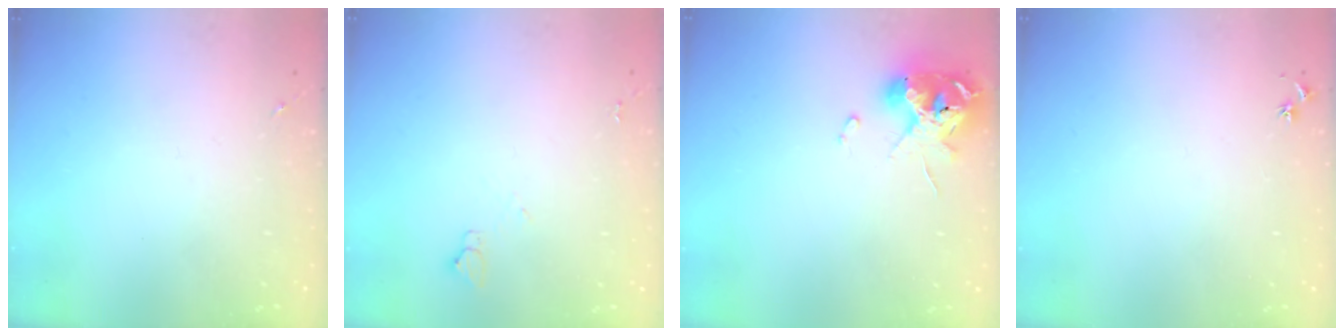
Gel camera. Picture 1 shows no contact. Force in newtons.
{"total": 3.6, "press": 3.6, "slide": 0.5}
{"total": 14.0, "press": 13.9, "slide": 1.7}
{"total": 3.0, "press": 2.9, "slide": 0.4}